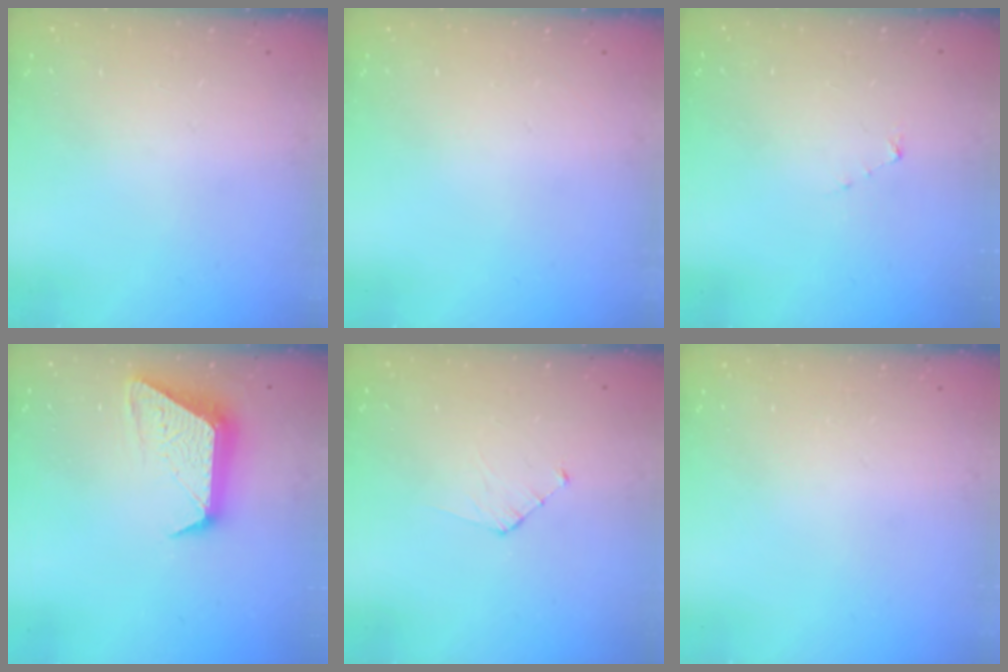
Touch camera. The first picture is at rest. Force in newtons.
{"total": 0.0}
{"total": 3.2, "press": 3.2, "slide": 0.3}
{"total": 11.4, "press": 11.4, "slide": 0.9}
{"total": 3.6, "press": 3.6, "slide": 0.3}
{"total": 0.0}